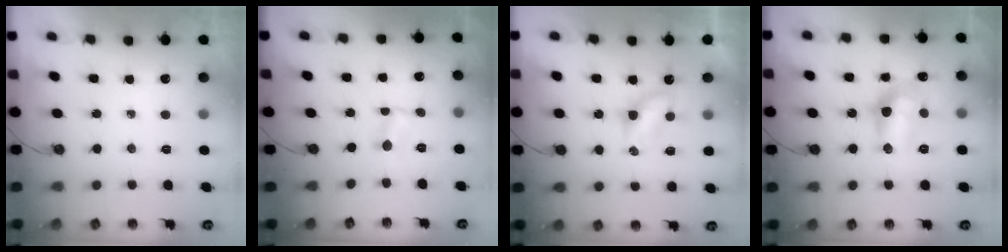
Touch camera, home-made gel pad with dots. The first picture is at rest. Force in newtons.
{"total": 0.8, "press": 0.8, "slide": 0.1}
{"total": 5.0, "press": 5.0, "slide": 0.5}
{"total": 12.3, "press": 12.2, "slide": 1.1}